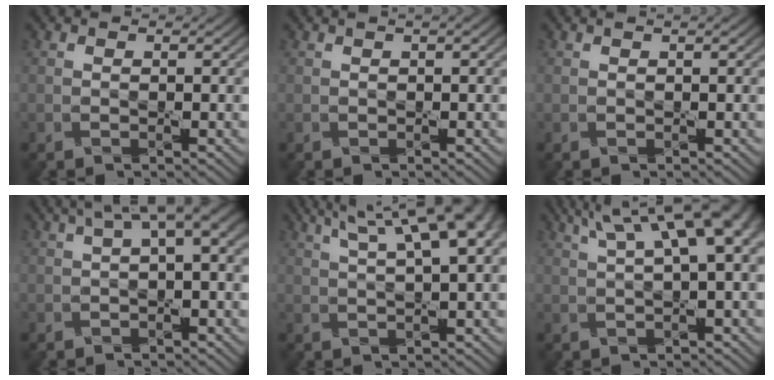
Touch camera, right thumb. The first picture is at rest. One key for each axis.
{"total": 1.7, "fx": 0.8, "fy": 0.3, "fz": 1.5, "tx": -0.026, "ty": 0.004, "tz": 0.004}
{"total": 0.8, "fx": 0.5, "fy": 0.1, "fz": 0.6, "tx": -0.014, "ty": 0.001, "tz": 0.002}
{"total": 5.5, "fx": 1.6, "fy": 1.5, "fz": 5.1, "tx": -0.076, "ty": 0.022, "tz": 0.027}
{"total": 10.9, "fx": 4.8, "fy": 2.8, "fz": 9.3, "tx": -0.135, "ty": 0.037, "tz": 0.062}
{"total": 10.2, "fx": 3.8, "fy": 3.0, "fz": 9.0, "tx": -0.138, "ty": 0.033, "tz": 0.058}